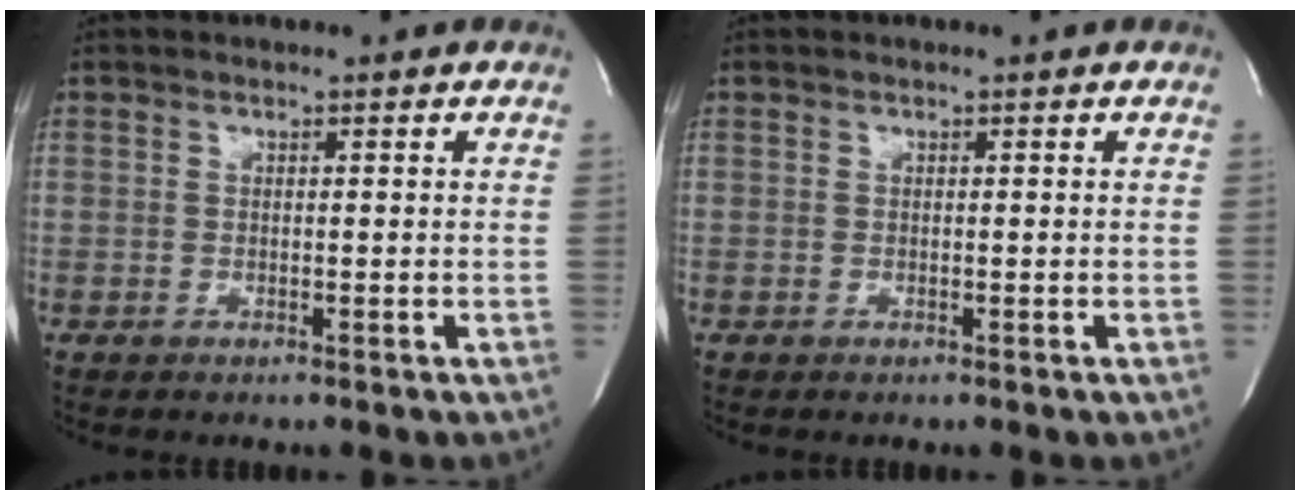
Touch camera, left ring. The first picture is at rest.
{"total": 0.0}